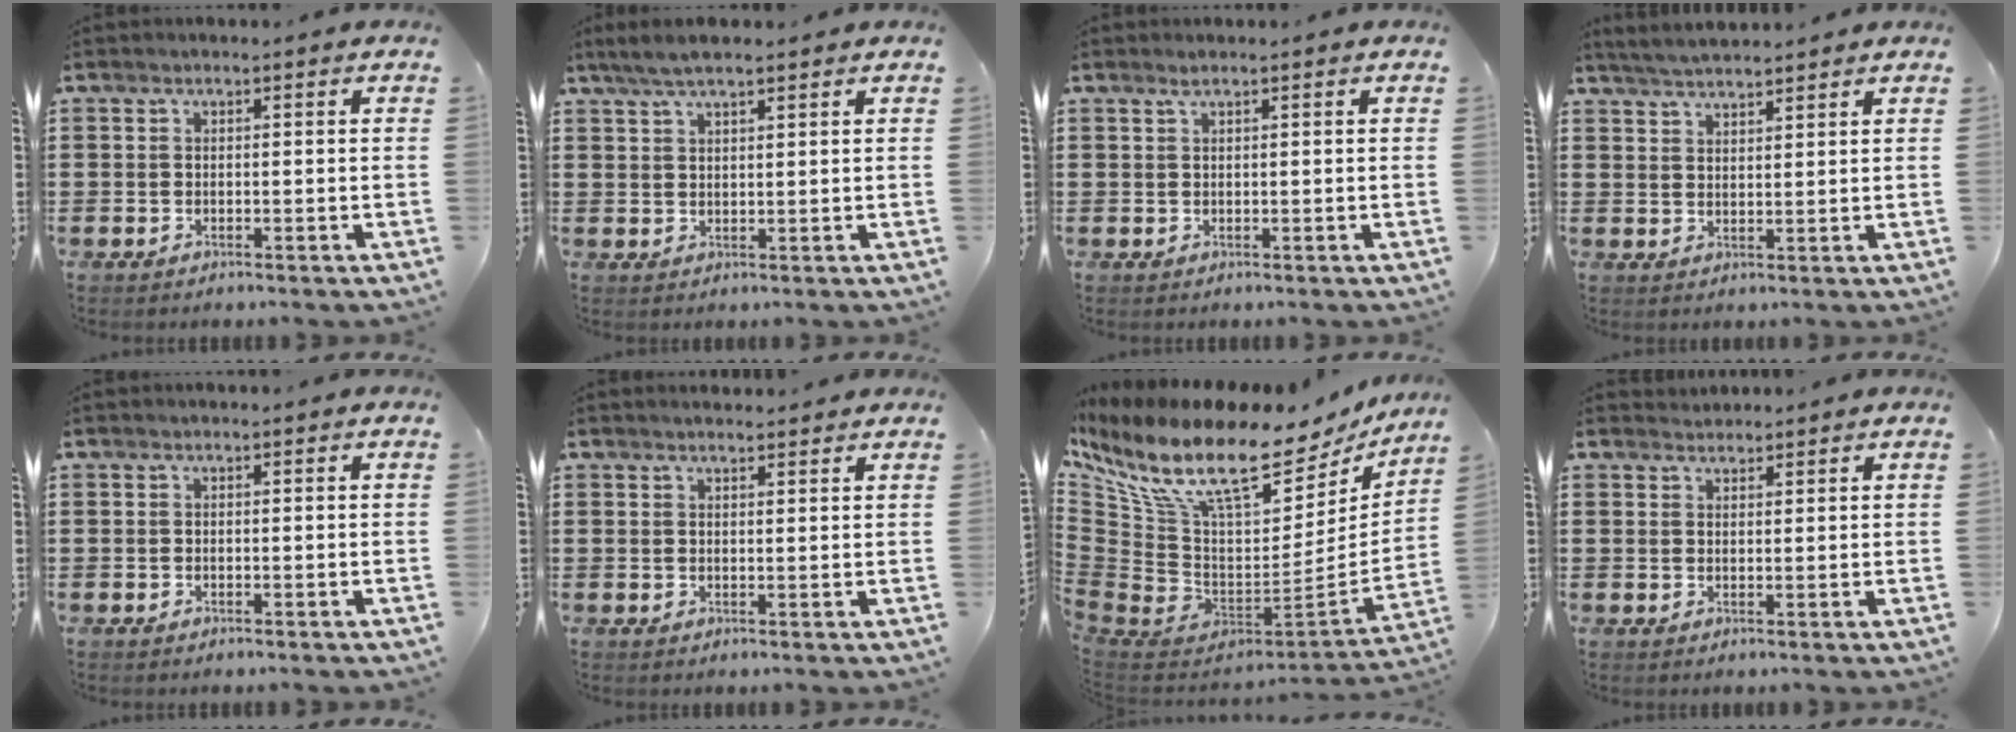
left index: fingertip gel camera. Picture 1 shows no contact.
{"total": 3.7, "force": [2.6, 0.8, 2.5], "torque": [-0.053, 0.004, 0.048]}
{"total": 0.9, "force": [0.6, 0.0, 0.7], "torque": [-0.013, 0.000, 0.011]}
{"total": 3.2, "force": [3.2, -0.1, 0.5], "torque": [-0.020, -0.006, 0.060]}
{"total": 0.0}
{"total": 1.6, "force": [1.5, 0.1, 0.4], "torque": [-0.009, 0.003, 0.029]}
{"total": 16.2, "force": [10.3, 5.3, 11.3], "torque": [-0.249, -0.081, 0.168]}
{"total": 1.5, "force": [1.5, 0.3, -0.2], "torque": [0.000, 0.002, 0.030]}